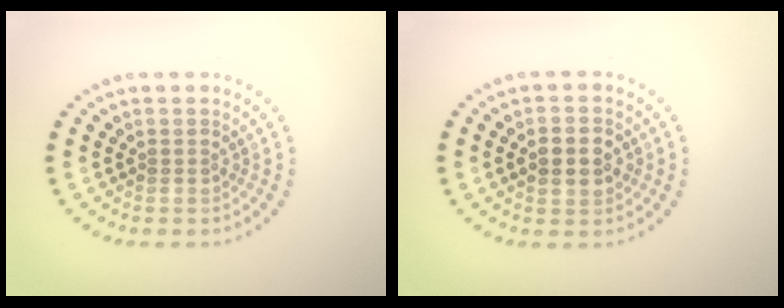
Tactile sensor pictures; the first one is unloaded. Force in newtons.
{"total": 3.7, "press": 3.7, "slide": 0.1}